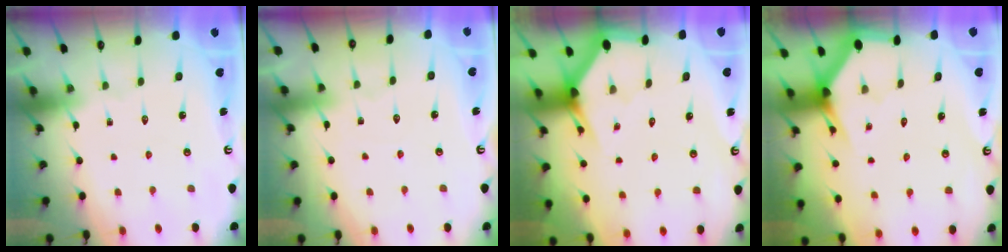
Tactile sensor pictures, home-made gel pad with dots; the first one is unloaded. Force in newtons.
{"total": 3.9, "press": 3.9, "slide": 0.4}
{"total": 2.7, "press": 2.7, "slide": 0.2}
{"total": 2.6, "press": 2.6, "slide": 0.1}